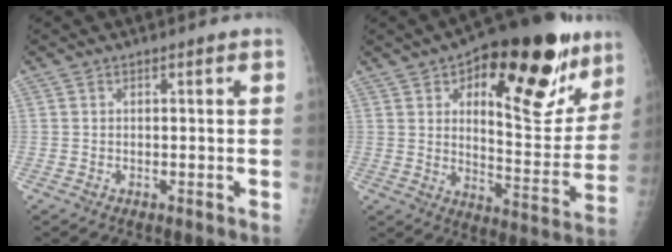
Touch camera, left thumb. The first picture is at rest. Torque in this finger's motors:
{"motor_torque": [0.48, 0.95, 1.67, -1.10, 0.23]}